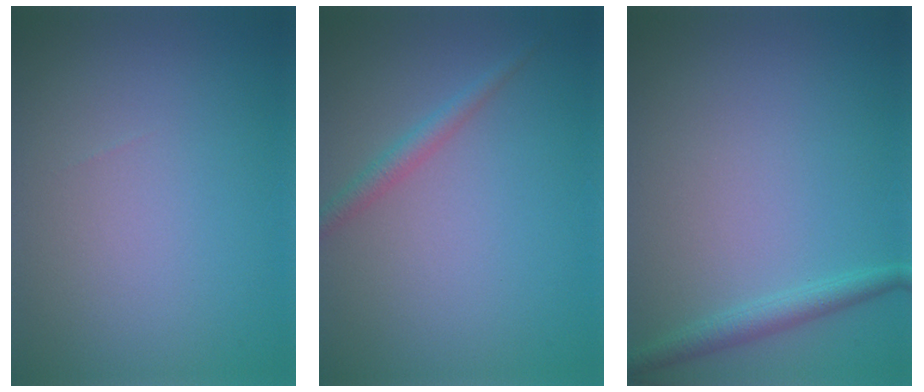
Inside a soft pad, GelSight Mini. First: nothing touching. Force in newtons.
{"total": 1.6, "press": 1.6, "slide": 0.0}
{"total": 1.8, "press": 1.8, "slide": 0.1}